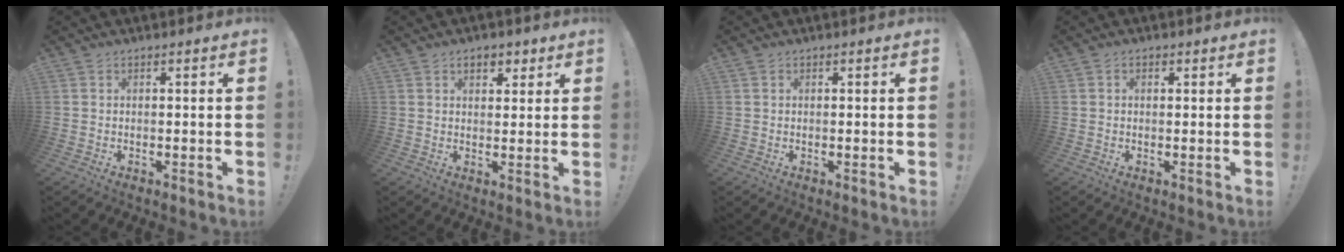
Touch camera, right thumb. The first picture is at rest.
{"total": 4.6, "force": [2.3, 3.0, 2.6], "torque": [-0.034, 0.000, 0.039]}
{"total": 0.0}
{"total": 0.9, "force": [0.2, 0.7, 0.5], "torque": [-0.006, 0.002, 0.002]}